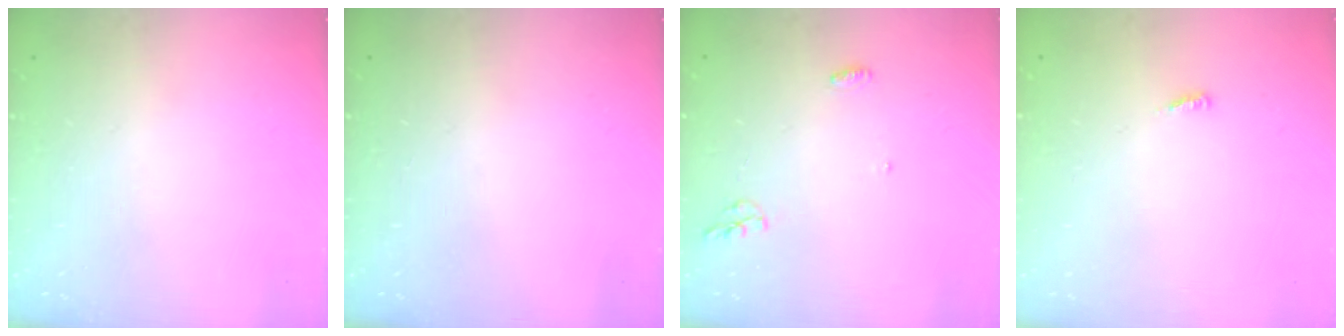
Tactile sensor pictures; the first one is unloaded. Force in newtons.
{"total": 0.0}
{"total": 4.2, "press": 4.1, "slide": 0.9}
{"total": 2.6, "press": 2.6, "slide": 0.3}